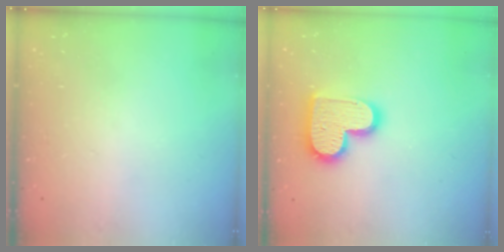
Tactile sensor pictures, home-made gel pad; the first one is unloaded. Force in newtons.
{"total": 14.3, "press": 14.2, "slide": 0.7}